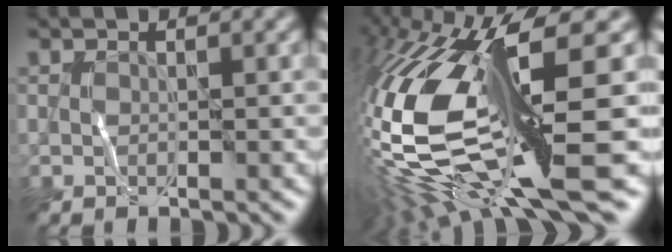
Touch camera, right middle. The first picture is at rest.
{"total": 16.8, "force": [-2.9, 4.4, 16.0], "torque": [-0.336, -0.018, -0.027]}